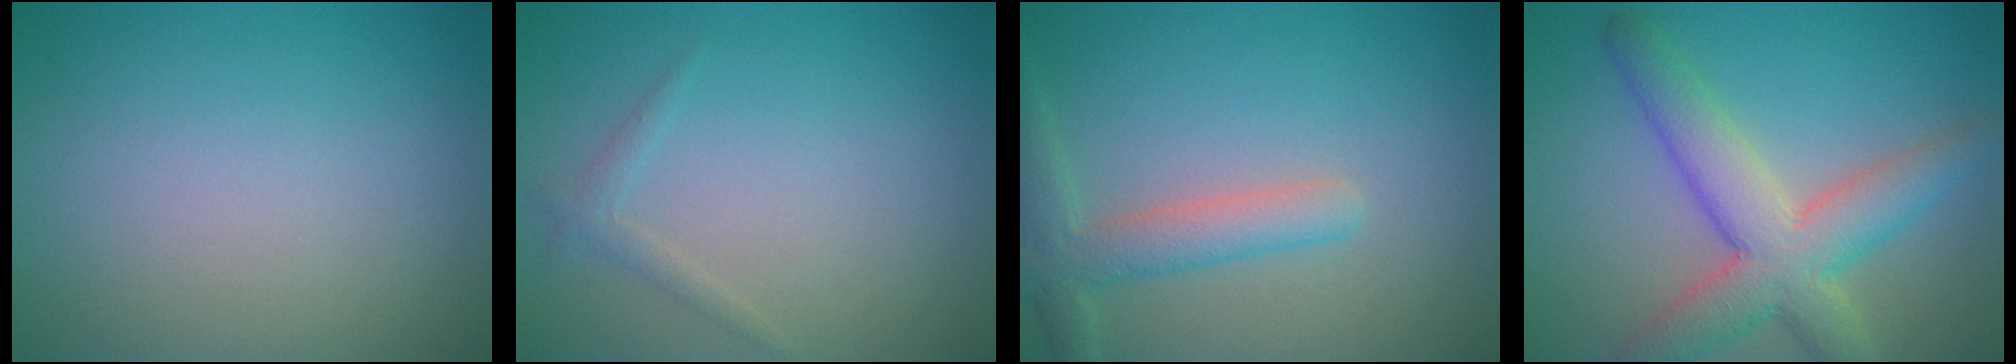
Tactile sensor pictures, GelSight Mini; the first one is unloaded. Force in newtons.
{"total": 1.1, "press": 1.1, "slide": 0.1}
{"total": 3.5, "press": 3.5, "slide": 0.3}
{"total": 7.0, "press": 7.0, "slide": 0.6}